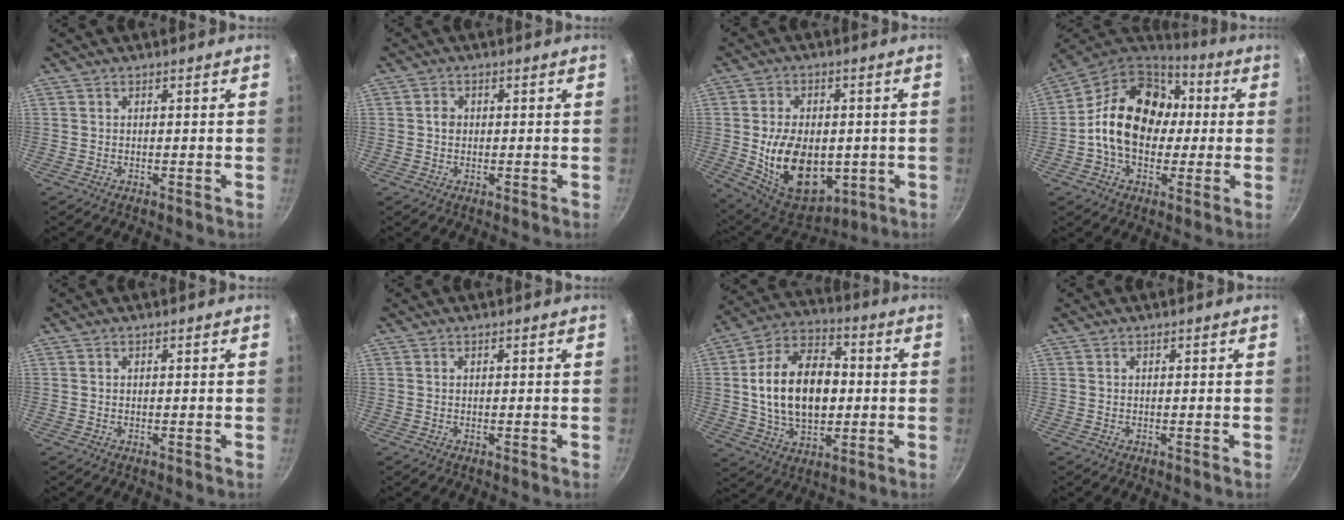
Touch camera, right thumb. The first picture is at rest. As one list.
[{"total": 1.8, "force": [0.1, 1.6, 0.9], "torque": [-0.011, 0.007, -0.002]}, {"total": 17.8, "force": [-1.9, 11.8, 13.2], "torque": [-0.189, -0.012, -0.008]}, {"total": 19.6, "force": [0.7, 14.5, 13.1], "torque": [-0.185, 0.039, -0.003]}, {"total": 0.0}, {"total": 0.0}, {"total": 18.7, "force": [0.5, 12.2, 14.2], "torque": [-0.215, 0.020, 0.007]}, {"total": 0.0}]